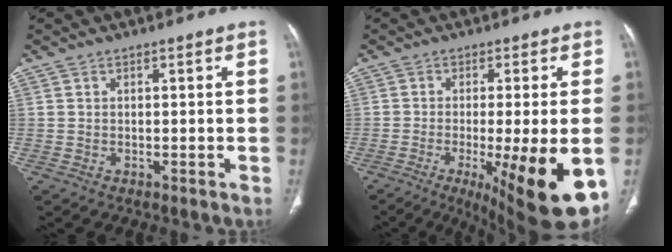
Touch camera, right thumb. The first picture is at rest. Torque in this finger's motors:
{"motor_torque": [2.32, 2.23, 1.45, -1.23, 0.16]}